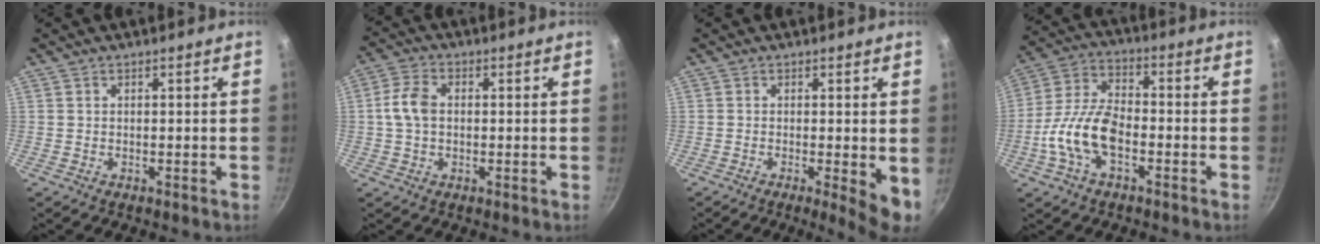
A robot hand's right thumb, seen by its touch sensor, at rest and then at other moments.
{"total": 6.4, "force": [0.2, 4.4, 4.6], "torque": [-0.087, 0.017, -0.003]}
{"total": 6.0, "force": [-0.9, 1.3, 5.8], "torque": [-0.069, -0.009, -0.010]}
{"total": 12.7, "force": [-3.8, 6.8, 10.0], "torque": [-0.185, 0.037, -0.085]}